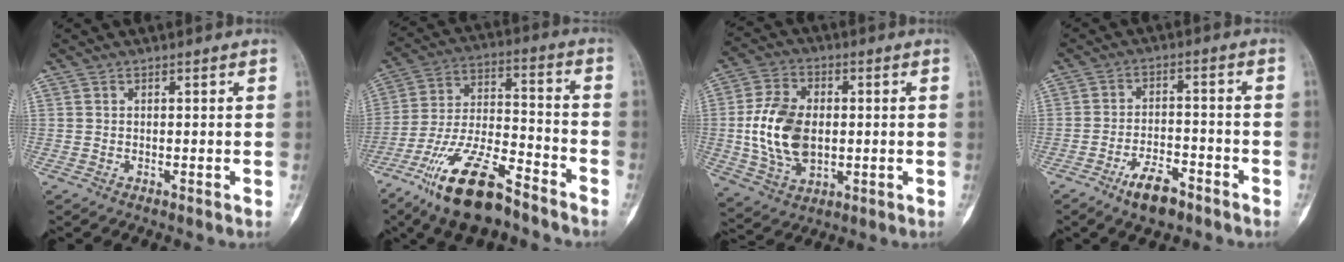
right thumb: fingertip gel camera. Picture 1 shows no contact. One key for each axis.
{"total": 17.9, "fx": -12.2, "fy": 5.7, "fz": 11.9, "tx": -0.226, "ty": 0.068, "tz": -0.221}
{"total": 14.0, "fx": -0.2, "fy": 9.2, "fz": 10.5, "tx": -0.186, "ty": 0.005, "tz": 0.003}
{"total": 7.5, "fx": -5.0, "fy": 3.0, "fz": 4.6, "tx": -0.074, "ty": 0.029, "tz": -0.084}